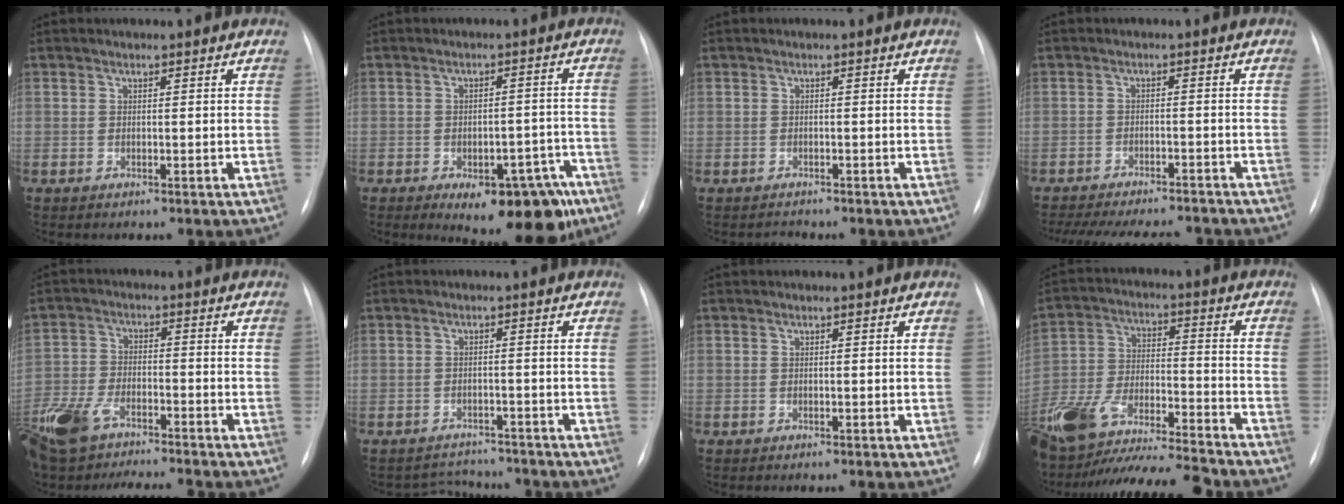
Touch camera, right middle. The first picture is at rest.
{"total": 12.5, "force": [-7.8, 5.3, 8.2], "torque": [-0.077, 0.024, -0.096]}
{"total": 1.1, "force": [-0.9, 0.4, -0.4], "torque": [0.003, -0.004, -0.017]}
{"total": 16.8, "force": [-14.9, 4.1, 6.4], "torque": [-0.149, -0.011, -0.202]}
{"total": 11.2, "force": [-8.7, 3.6, 6.0], "torque": [-0.131, -0.005, -0.161]}
{"total": 4.0, "force": [-3.7, 1.2, -0.9], "torque": [0.009, 0.015, -0.053]}
{"total": 0.0}
{"total": 21.7, "force": [-18.9, 3.0, 10.2], "torque": [-0.216, -0.011, -0.320]}